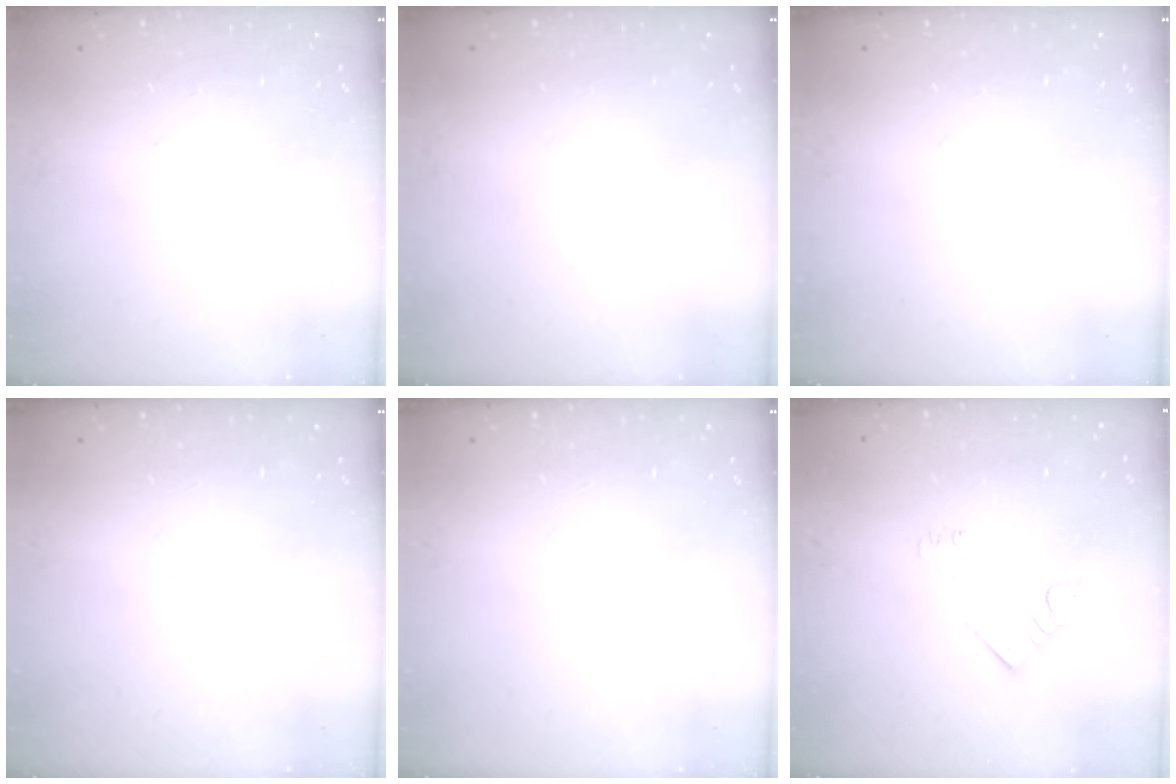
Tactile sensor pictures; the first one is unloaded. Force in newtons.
{"total": 0.0}
{"total": 0.0}
{"total": 0.0}
{"total": 0.0}
{"total": 3.1, "press": 3.0, "slide": 0.4}